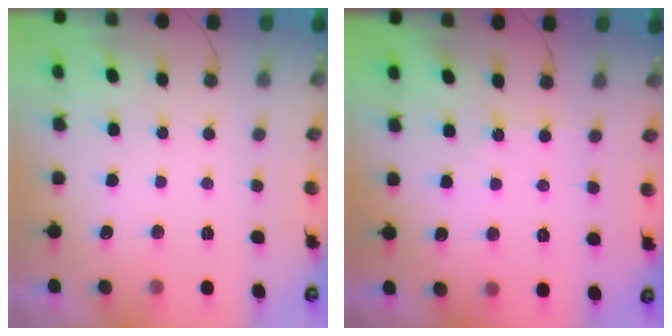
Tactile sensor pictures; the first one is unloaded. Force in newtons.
{"total": 2.1, "press": 2.0, "slide": 0.5}